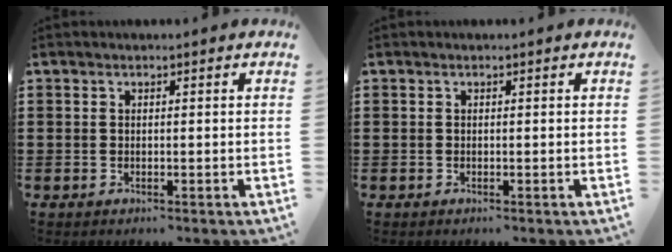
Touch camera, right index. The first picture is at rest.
{"total": 0.0}